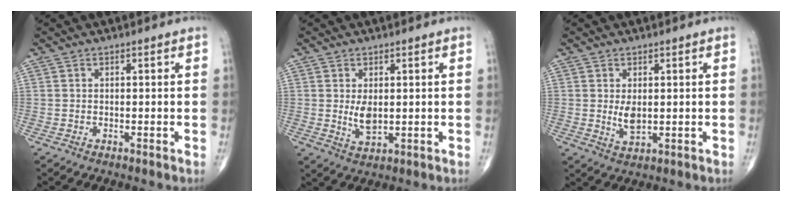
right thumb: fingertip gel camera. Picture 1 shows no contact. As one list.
[{"total": 4.0, "force": [0.4, 2.1, 3.4], "torque": [-0.057, -0.012, 0.015]}, {"total": 3.6, "force": [0.3, 1.8, 3.0], "torque": [-0.051, -0.011, 0.013]}]